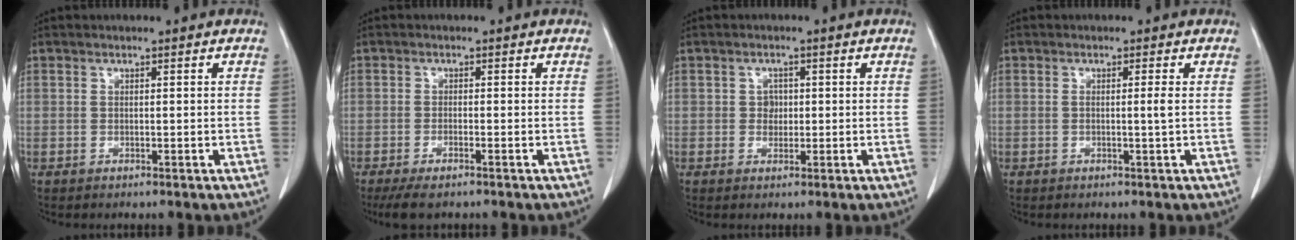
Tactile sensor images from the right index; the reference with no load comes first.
{"total": 4.3, "force": [-3.2, 0.7, 2.7], "torque": [-0.047, -0.009, -0.053]}
{"total": 1.8, "force": [0.1, 1.6, 0.9], "torque": [-0.009, 0.003, 0.001]}
{"total": 1.3, "force": [-0.1, -0.4, 1.2], "torque": [-0.020, -0.001, -0.002]}